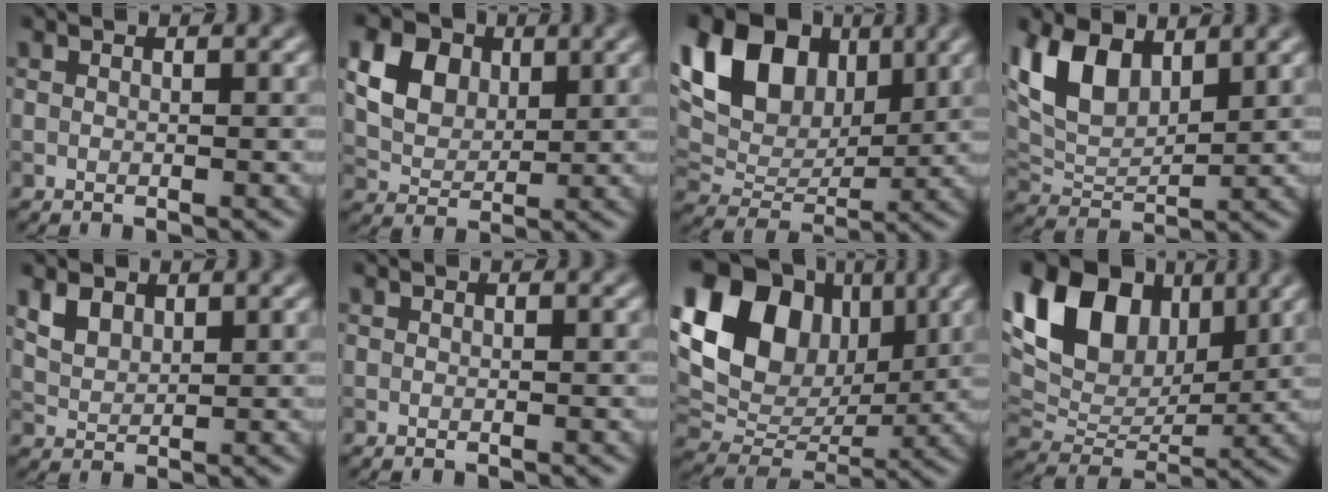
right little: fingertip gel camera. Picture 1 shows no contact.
{"total": 9.0, "force": [3.8, 6.7, 4.7], "torque": [-0.106, 0.024, 0.064]}
{"total": 11.9, "force": [4.3, 7.8, 7.8], "torque": [-0.163, 0.013, 0.071]}
{"total": 7.1, "force": [3.6, 3.9, 4.8], "torque": [-0.101, 0.002, 0.067]}
{"total": 2.6, "force": [1.6, 1.6, 1.3], "torque": [-0.034, -0.002, 0.034]}
{"total": 0.0}
{"total": 15.4, "force": [4.7, 11.0, 9.7], "torque": [-0.183, 0.030, 0.090]}
{"total": 13.2, "force": [4.9, 8.6, 8.7], "torque": [-0.176, 0.022, 0.084]}